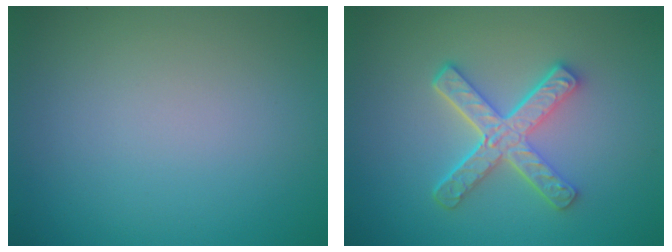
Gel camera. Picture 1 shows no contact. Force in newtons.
{"total": 4.9, "press": 3.7, "slide": 3.2}